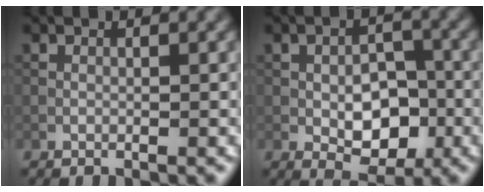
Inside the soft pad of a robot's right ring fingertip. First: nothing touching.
{"total": 5.4, "force": [-1.5, 3.2, 4.0], "torque": [-0.060, -0.002, -0.022]}